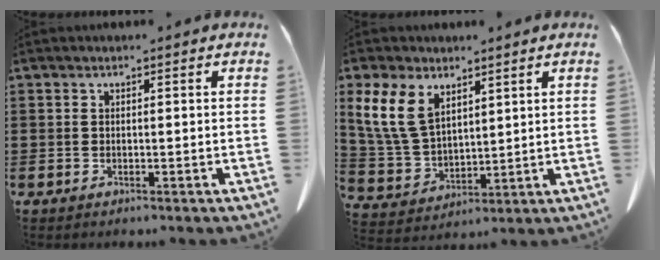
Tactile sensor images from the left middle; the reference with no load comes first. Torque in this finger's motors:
{"motor_torque": [1.92, -0.22, 0.44, 0.17]}